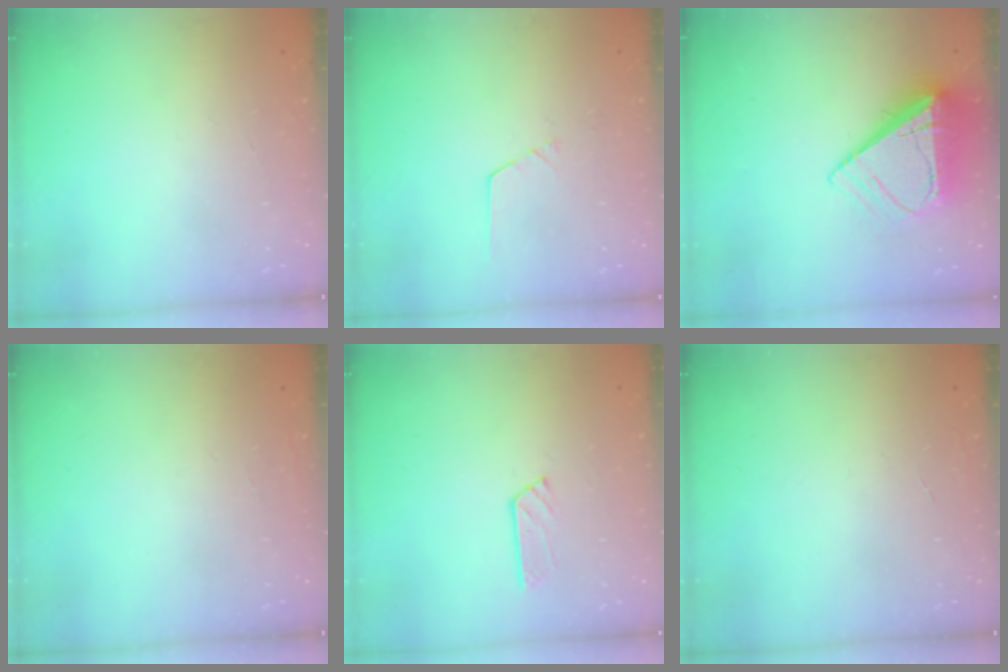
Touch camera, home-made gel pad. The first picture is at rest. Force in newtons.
{"total": 1.6, "press": 1.6, "slide": 0.0}
{"total": 12.3, "press": 12.2, "slide": 1.5}
{"total": 0.0}
{"total": 3.3, "press": 3.3, "slide": 0.3}
{"total": 0.0}